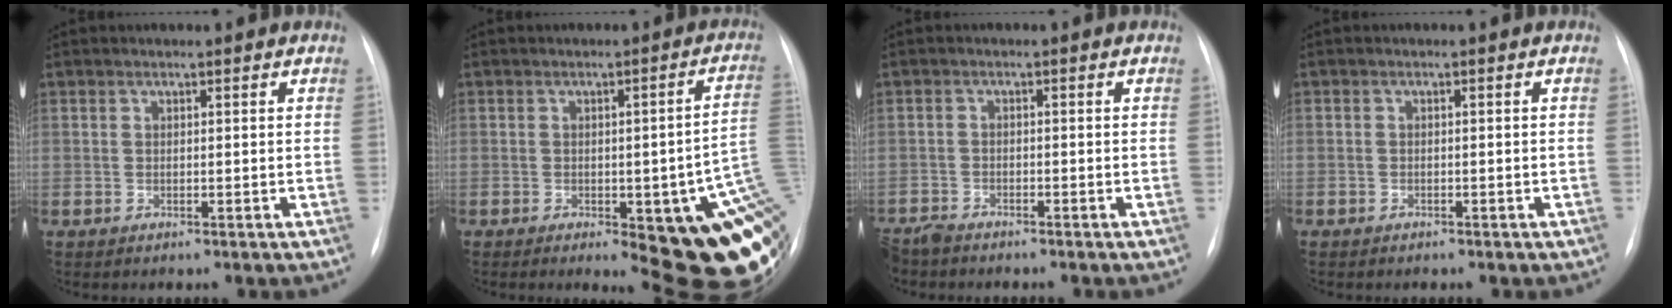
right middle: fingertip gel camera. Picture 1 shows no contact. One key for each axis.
{"total": 23.4, "fx": -6.0, "fy": 6.1, "fz": 21.8, "tx": -0.159, "ty": 0.009, "tz": -0.060}
{"total": 3.6, "fx": -3.5, "fy": 0.9, "fz": 0.6, "tx": -0.008, "ty": -0.011, "tz": -0.064}
{"total": 1.8, "fx": -1.3, "fy": 1.1, "fz": 0.6, "tx": -0.013, "ty": 0.003, "tz": -0.013}